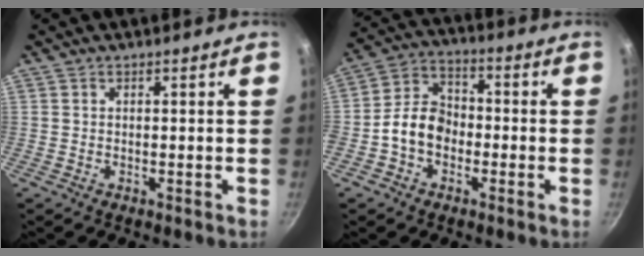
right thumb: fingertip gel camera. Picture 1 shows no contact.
{"total": 9.1, "force": [-2.3, 6.9, 5.5], "torque": [-0.069, 0.034, -0.056]}